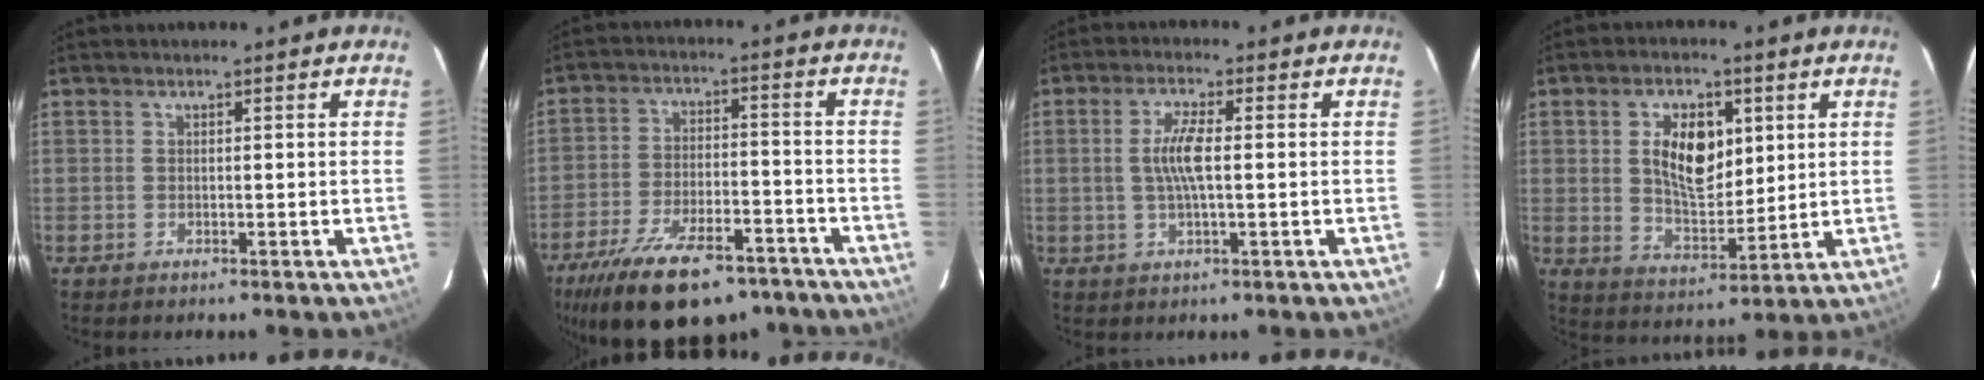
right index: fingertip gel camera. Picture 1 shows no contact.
{"total": 22.1, "force": [-16.3, 9.1, 11.9], "torque": [-0.231, -0.021, -0.239]}
{"total": 5.5, "force": [0.1, 0.9, 5.4], "torque": [-0.101, 0.001, 0.004]}
{"total": 10.9, "force": [3.0, 6.0, 8.6], "torque": [-0.151, 0.009, 0.061]}